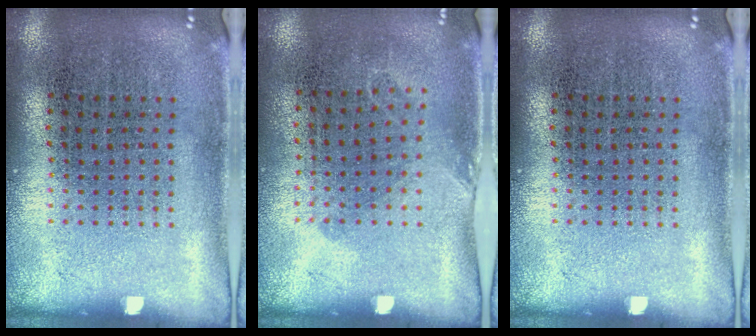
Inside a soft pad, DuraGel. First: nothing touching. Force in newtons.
{"total": 0.9, "press": 0.7, "slide": 0.6}
{"total": 0.0}